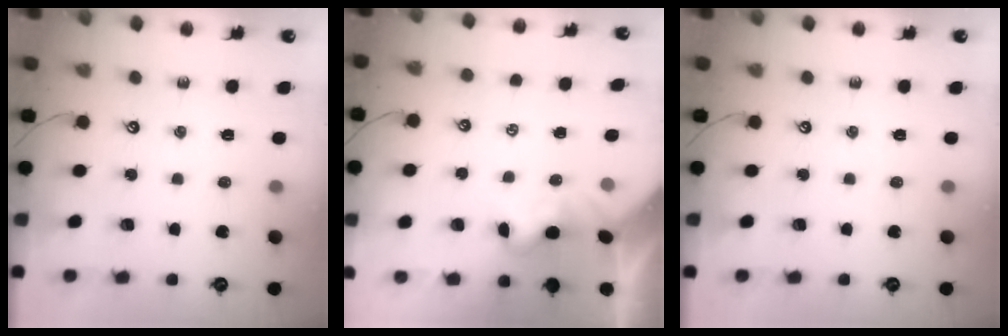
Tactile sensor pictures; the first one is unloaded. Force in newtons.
{"total": 2.0, "press": 1.9, "slide": 0.5}
{"total": 0.0}